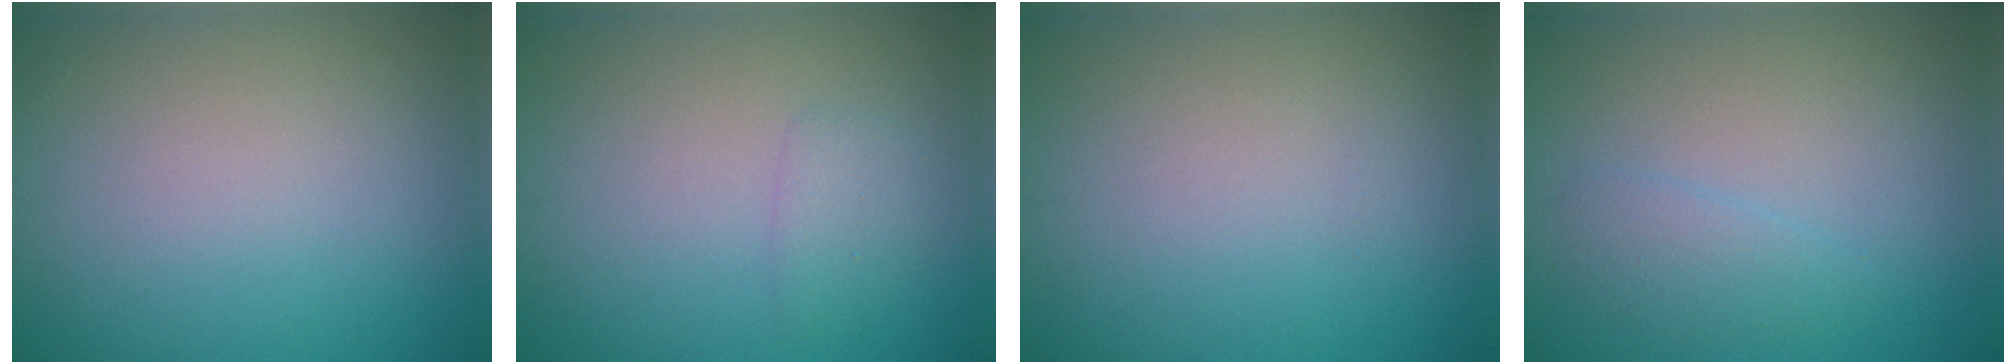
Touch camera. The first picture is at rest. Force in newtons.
{"total": 1.4, "press": 1.4, "slide": 0.1}
{"total": 0.0}
{"total": 1.6, "press": 1.6, "slide": 0.0}